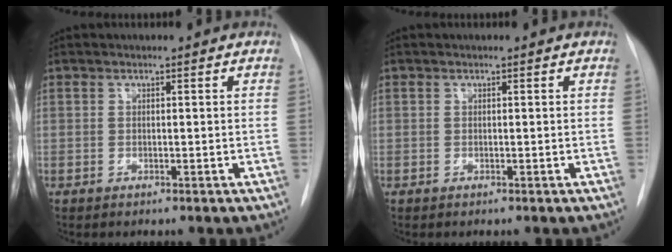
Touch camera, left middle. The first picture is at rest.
{"total": 0.0}